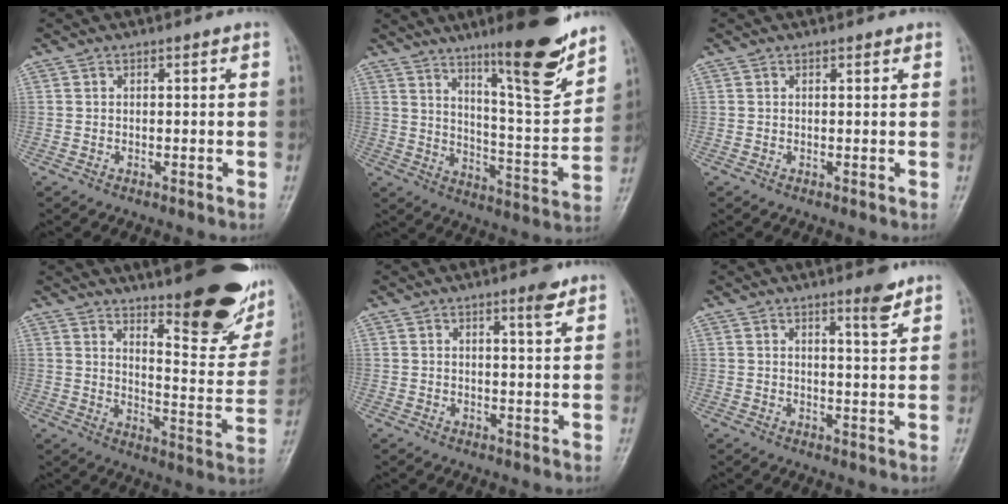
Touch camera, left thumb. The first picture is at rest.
{"total": 17.2, "force": [12.1, 2.6, 12.0], "torque": [-0.153, -0.083, 0.193]}
{"total": 1.0, "force": [0.7, 0.4, 0.5], "torque": [-0.007, -0.004, 0.009]}
{"total": 22.7, "force": [15.6, 6.4, 15.2], "torque": [-0.167, -0.107, 0.213]}
{"total": 3.5, "force": [2.4, 0.6, 2.5], "torque": [-0.034, -0.016, 0.035]}
{"total": 4.4, "force": [3.2, 0.7, 3.0], "torque": [-0.039, -0.026, 0.046]}